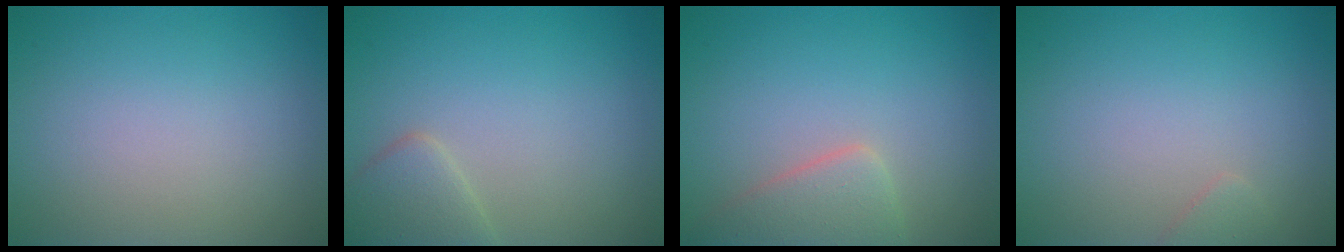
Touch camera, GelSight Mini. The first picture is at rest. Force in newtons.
{"total": 2.6, "press": 2.6, "slide": 0.1}
{"total": 3.1, "press": 3.1, "slide": 0.4}
{"total": 0.8, "press": 0.8, "slide": 0.1}